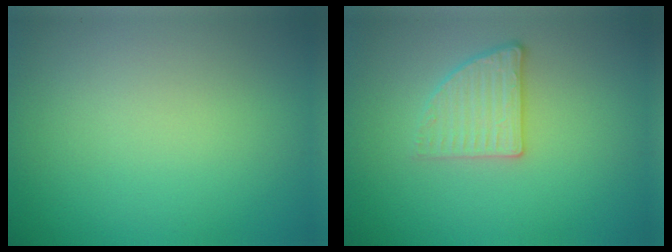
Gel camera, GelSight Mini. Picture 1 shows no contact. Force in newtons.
{"total": 2.6, "press": 2.3, "slide": 1.2}